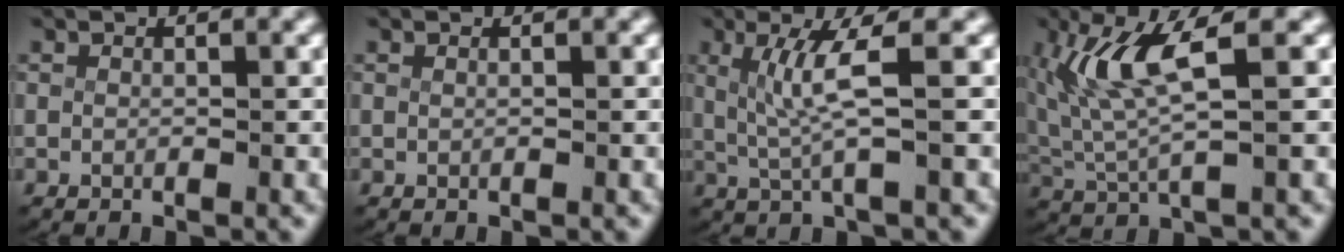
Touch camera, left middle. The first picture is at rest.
{"total": 0.0}
{"total": 3.6, "force": [0.5, 0.0, 3.5], "torque": [-0.075, -0.003, 0.015]}
{"total": 5.7, "force": [1.9, 2.1, 5.0], "torque": [-0.124, -0.006, 0.040]}